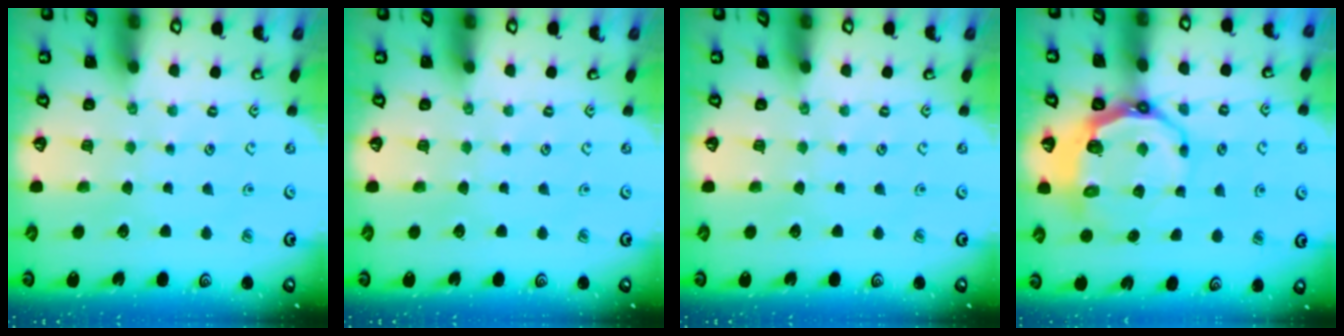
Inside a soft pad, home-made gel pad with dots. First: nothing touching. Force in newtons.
{"total": 0.0}
{"total": 0.0}
{"total": 8.8, "press": 7.9, "slide": 3.9}